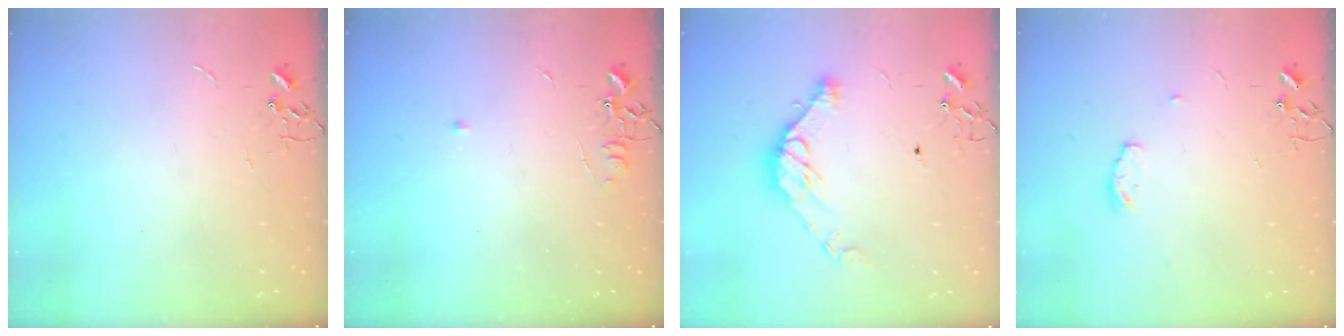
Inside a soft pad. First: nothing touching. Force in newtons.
{"total": 4.9, "press": 4.9, "slide": 0.6}
{"total": 11.8, "press": 11.8, "slide": 0.7}
{"total": 4.9, "press": 4.8, "slide": 0.6}